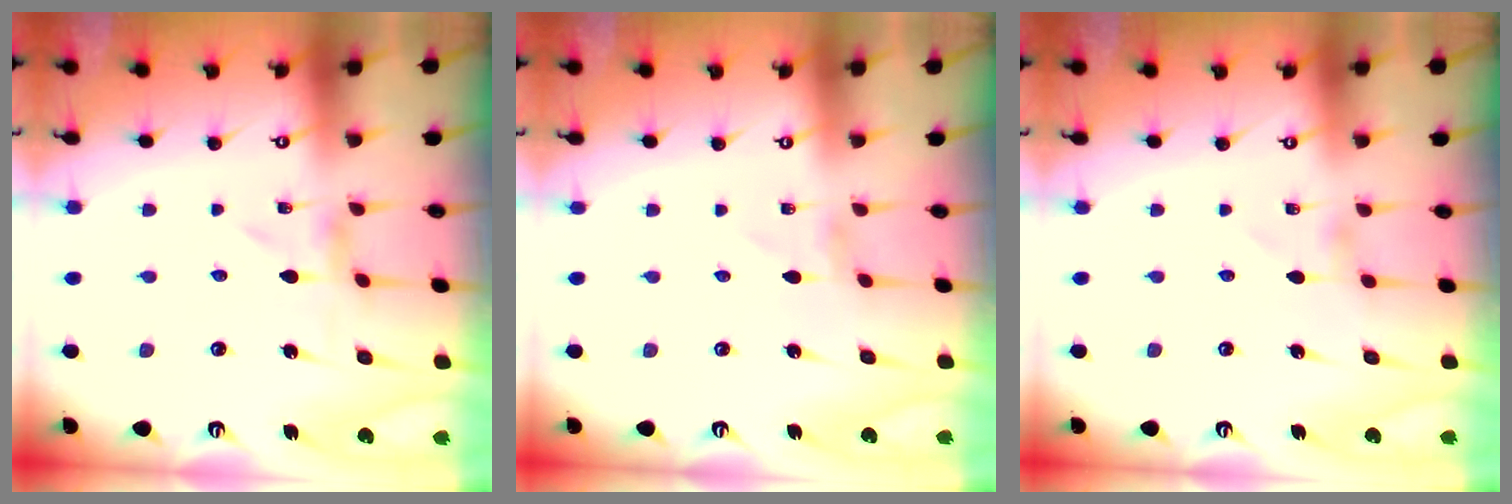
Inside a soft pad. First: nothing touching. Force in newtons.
{"total": 1.4, "press": 1.4, "slide": 0.1}
{"total": 0.0}